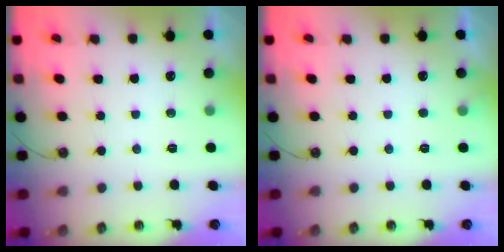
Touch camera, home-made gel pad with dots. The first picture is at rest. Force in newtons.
{"total": 3.1, "press": 3.0, "slide": 0.3}